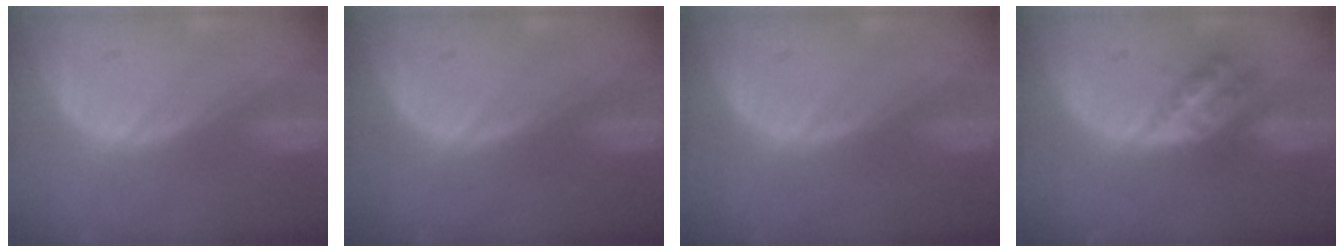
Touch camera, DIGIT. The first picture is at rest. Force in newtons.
{"total": 0.0}
{"total": 0.0}
{"total": 6.1, "press": 5.4, "slide": 3.0}